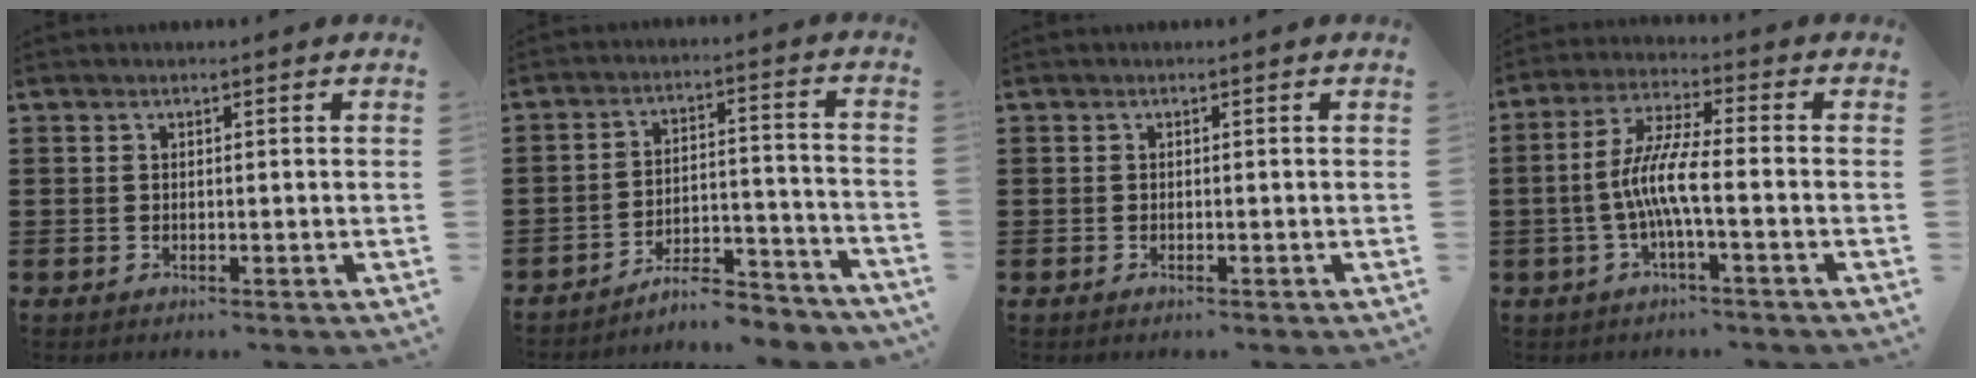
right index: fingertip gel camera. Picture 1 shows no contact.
{"total": 7.0, "force": [-6.6, 1.1, 2.2], "torque": [-0.029, 0.019, -0.125]}
{"total": 0.0}
{"total": 7.5, "force": [-2.0, 0.9, 7.2], "torque": [-0.159, -0.011, -0.048]}